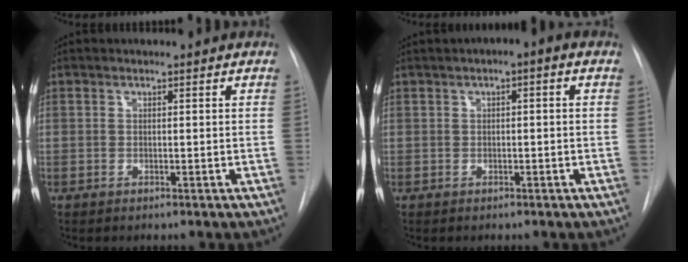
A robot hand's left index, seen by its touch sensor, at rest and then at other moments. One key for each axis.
{"total": 2.7, "fx": 0.9, "fy": 0.5, "fz": 2.5, "tx": -0.033, "ty": 0.014, "tz": 0.010}